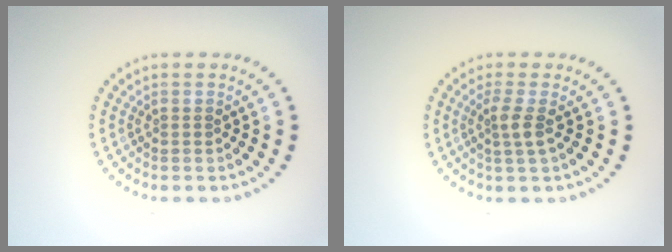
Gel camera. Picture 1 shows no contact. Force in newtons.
{"total": 1.9, "press": 1.4, "slide": 1.2}